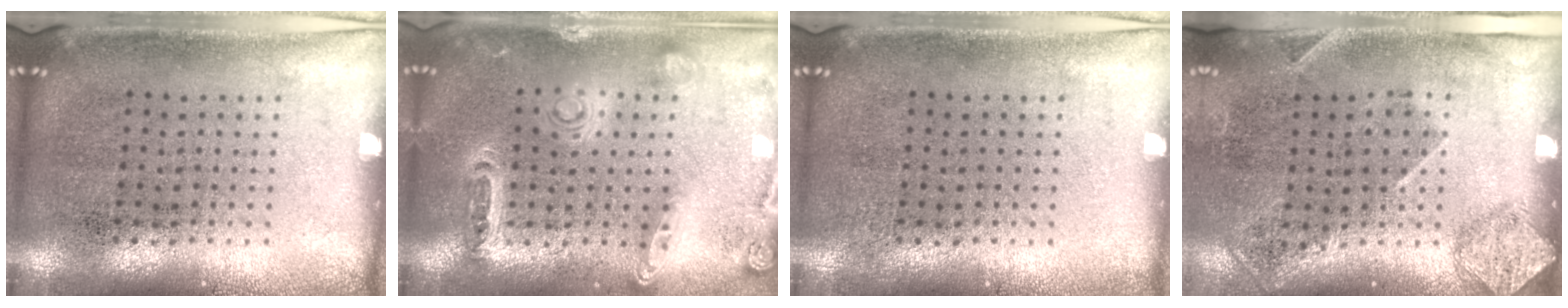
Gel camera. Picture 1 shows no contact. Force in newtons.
{"total": 1.4, "press": 1.4, "slide": 0.3}
{"total": 0.0}
{"total": 1.7, "press": 1.1, "slide": 1.3}